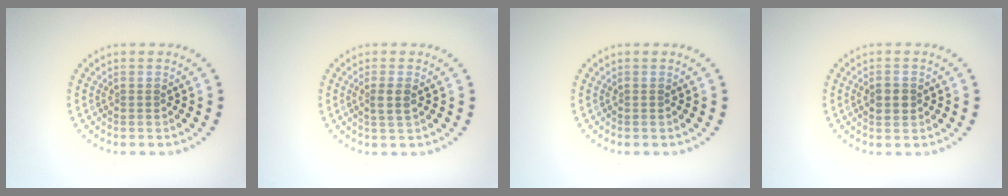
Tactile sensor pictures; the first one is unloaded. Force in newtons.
{"total": 1.6, "press": 1.4, "slide": 0.7}
{"total": 0.0}
{"total": 2.2, "press": 2.2, "slide": 0.1}